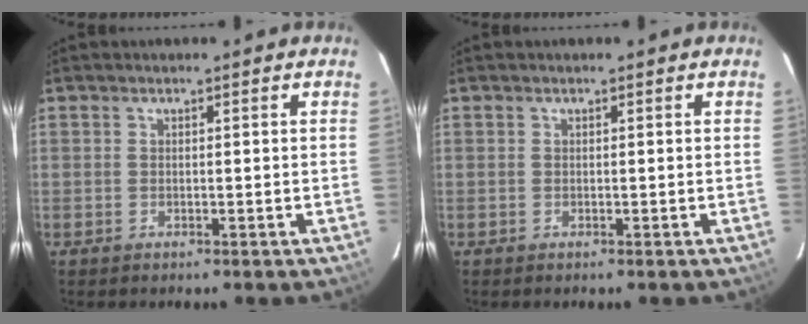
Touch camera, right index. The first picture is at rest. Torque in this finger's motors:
{"motor_torque": [-0.01, 0.00, 0.01, 0.01]}